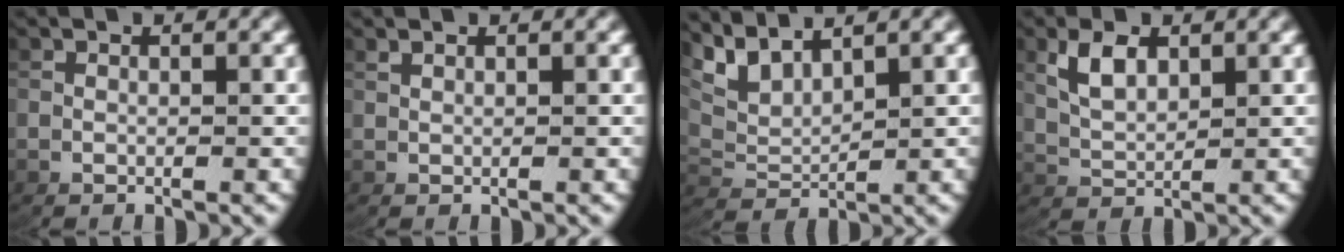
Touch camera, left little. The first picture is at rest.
{"total": 1.0, "force": [0.7, -0.7, 0.0], "torque": [-0.001, 0.001, 0.020]}
{"total": 4.4, "force": [2.7, 2.3, 2.6], "torque": [-0.076, -0.004, 0.059]}
{"total": 2.7, "force": [1.4, 1.0, 2.0], "torque": [-0.048, -0.006, 0.037]}